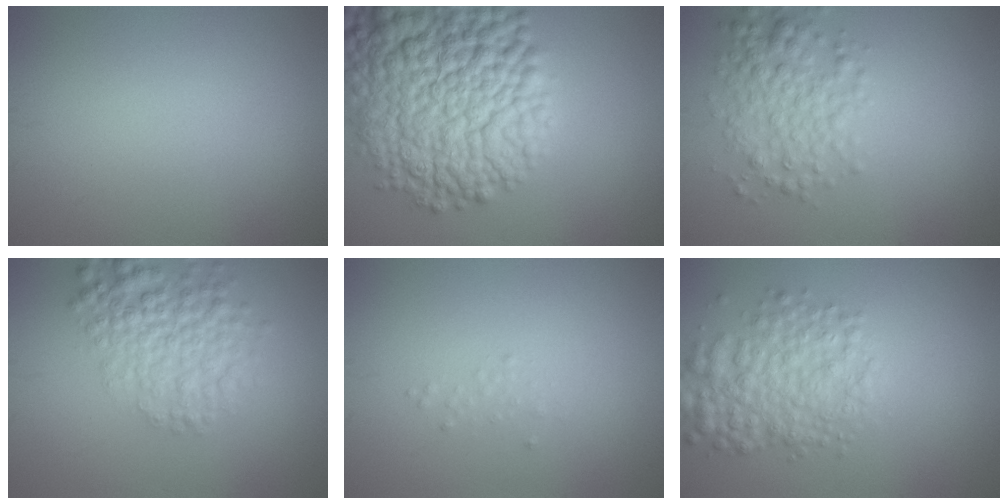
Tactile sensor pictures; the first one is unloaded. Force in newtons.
{"total": 14.9, "press": 14.8, "slide": 0.7}
{"total": 4.0, "press": 4.0, "slide": 0.1}
{"total": 5.2, "press": 5.2, "slide": 0.2}
{"total": 0.5, "press": 0.5, "slide": 0.0}
{"total": 5.2, "press": 5.2, "slide": 0.2}